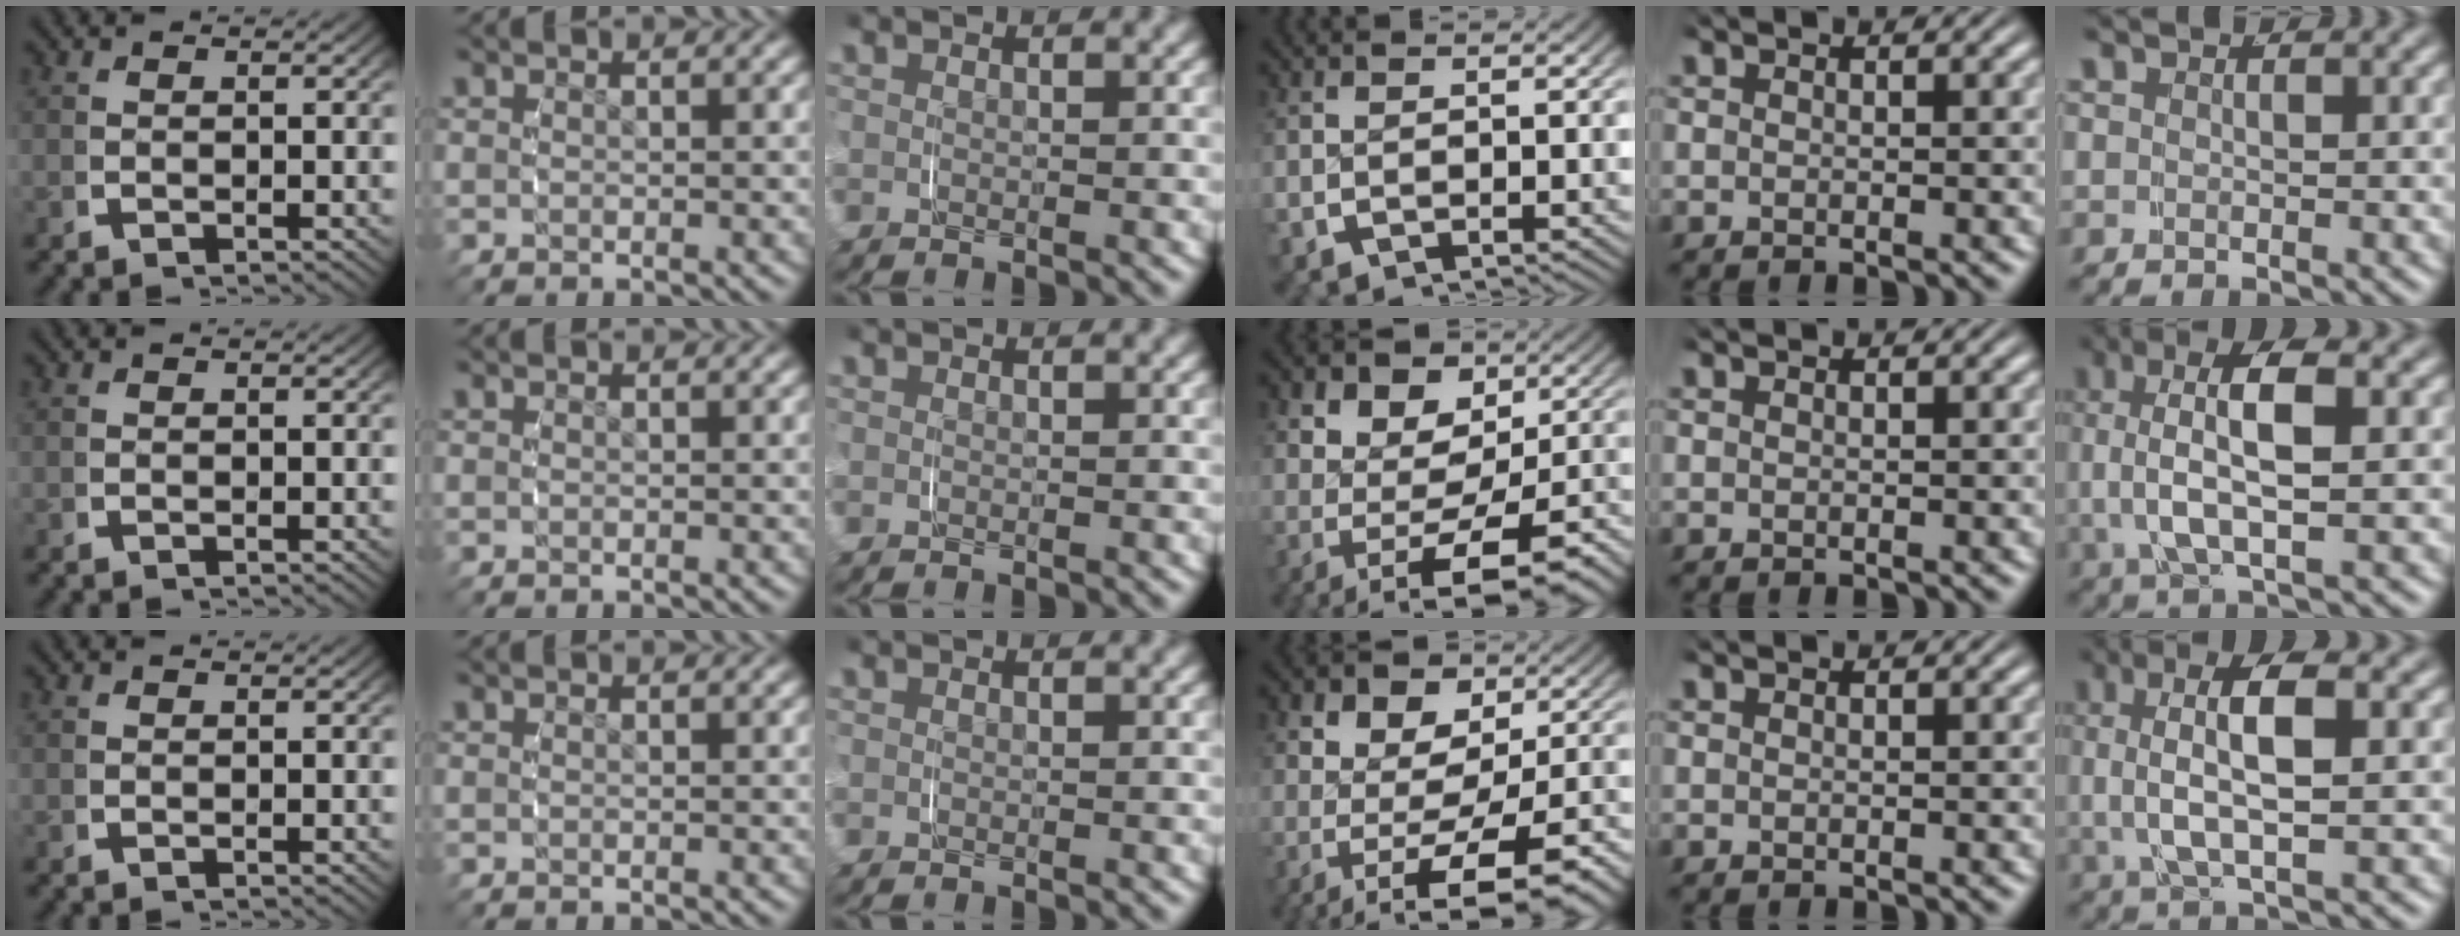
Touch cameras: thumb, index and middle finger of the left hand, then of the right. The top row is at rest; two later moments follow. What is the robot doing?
{"motion": "grasp_and_lifting", "object": "shirt"}